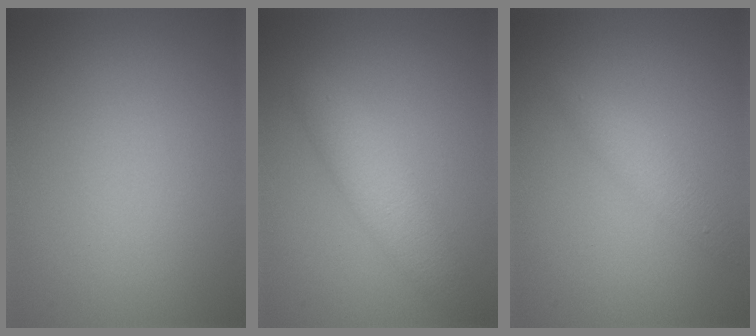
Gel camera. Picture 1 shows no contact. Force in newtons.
{"total": 3.5, "press": 3.5, "slide": 0.1}
{"total": 2.0, "press": 2.0, "slide": 0.0}